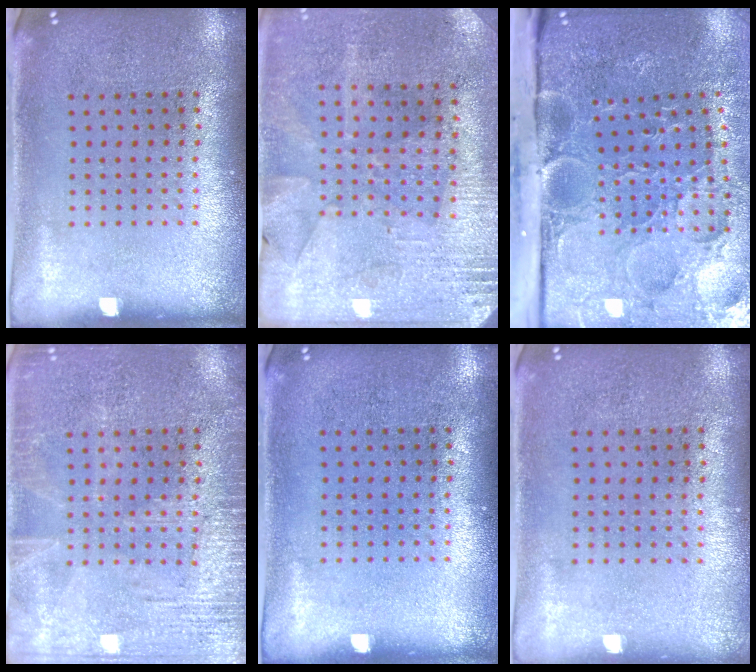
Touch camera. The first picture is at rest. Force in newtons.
{"total": 2.8, "press": 2.5, "slide": 1.1}
{"total": 5.1, "press": 4.1, "slide": 3.1}
{"total": 3.5, "press": 3.5, "slide": 0.5}
{"total": 0.0}
{"total": 0.0}